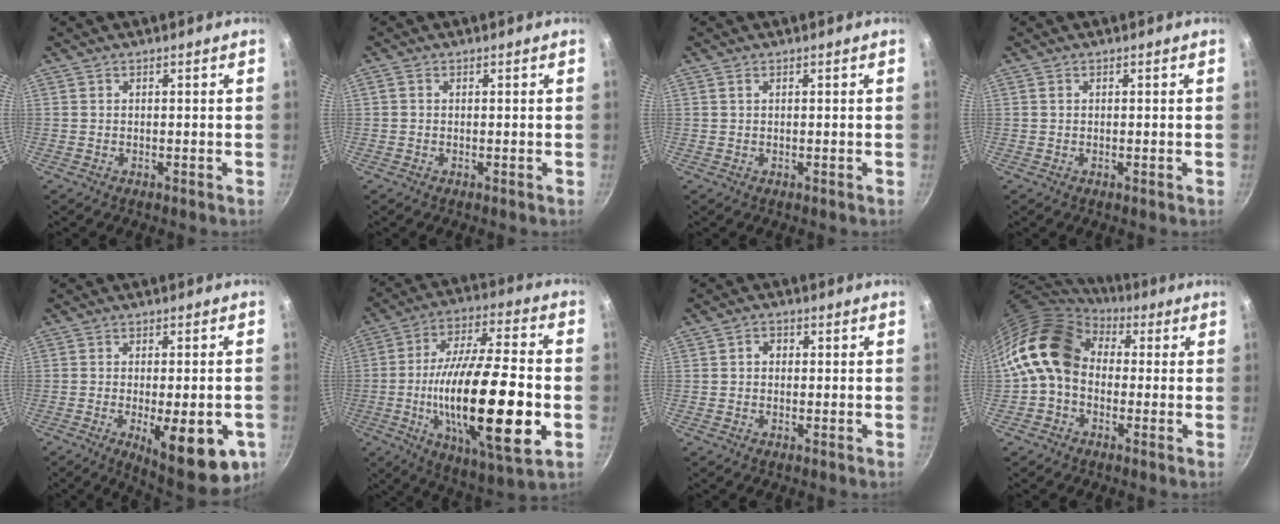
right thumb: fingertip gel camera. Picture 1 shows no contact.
{"total": 0.7, "force": [0.1, 0.6, 0.4], "torque": [-0.007, 0.004, 0.000]}
{"total": 0.6, "force": [0.3, 0.3, 0.4], "torque": [-0.007, 0.002, 0.006]}
{"total": 0.5, "force": [0.1, 0.3, 0.4], "torque": [-0.007, 0.001, 0.001]}
{"total": 15.8, "force": [-5.2, 5.5, 13.9], "torque": [-0.157, -0.001, -0.059]}
{"total": 27.2, "force": [-5.3, 8.4, 25.3], "torque": [-0.431, 0.015, -0.086]}
{"total": 2.4, "force": [0.3, 1.9, 1.3], "torque": [-0.010, 0.007, 0.000]}
{"total": 13.5, "force": [1.3, 10.4, 8.5], "torque": [-0.127, 0.025, 0.002]}